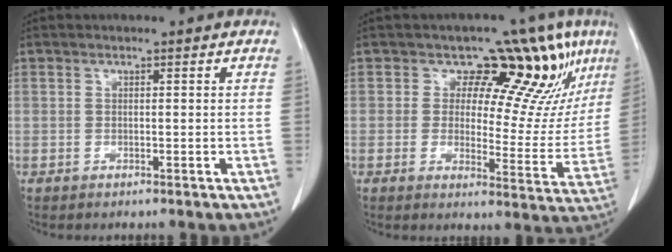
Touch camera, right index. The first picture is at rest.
{"total": 13.5, "force": [7.9, 5.7, 9.3], "torque": [-0.104, -0.014, 0.086]}